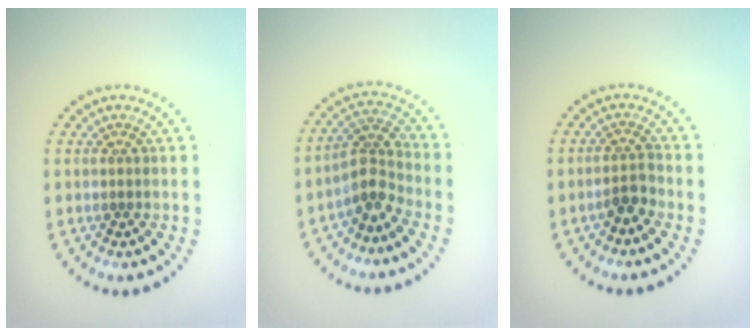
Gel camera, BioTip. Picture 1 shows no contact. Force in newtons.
{"total": 3.0, "press": 2.4, "slide": 1.9}
{"total": 1.9, "press": 1.5, "slide": 1.1}